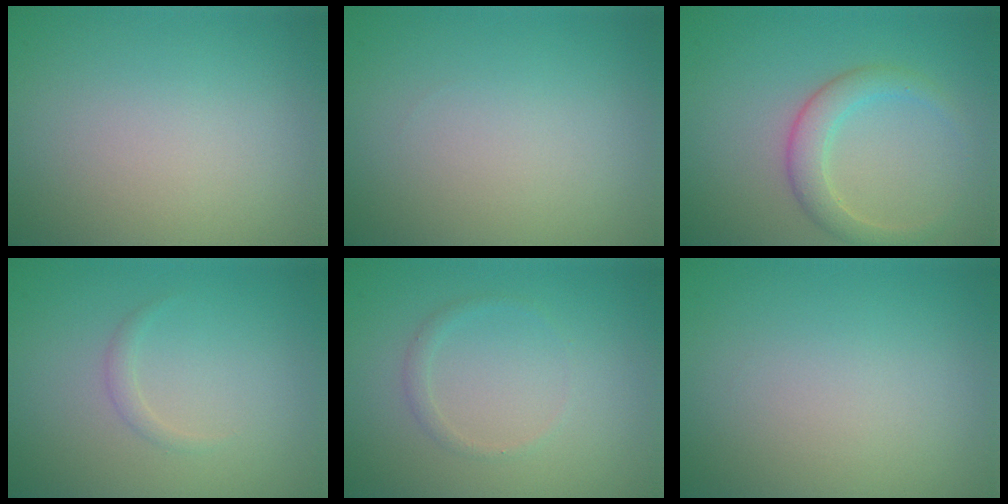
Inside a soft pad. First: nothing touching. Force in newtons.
{"total": 0.0}
{"total": 2.7, "press": 2.7, "slide": 0.2}
{"total": 0.7, "press": 0.7, "slide": 0.0}
{"total": 0.9, "press": 0.9, "slide": 0.0}
{"total": 0.0}